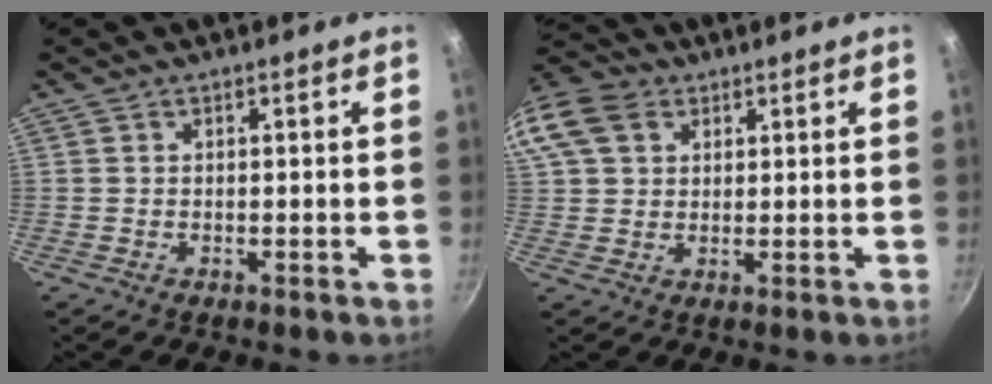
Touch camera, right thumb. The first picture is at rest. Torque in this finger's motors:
{"motor_torque": [0.04, 0.12, 0.25, -0.19, 0.08]}